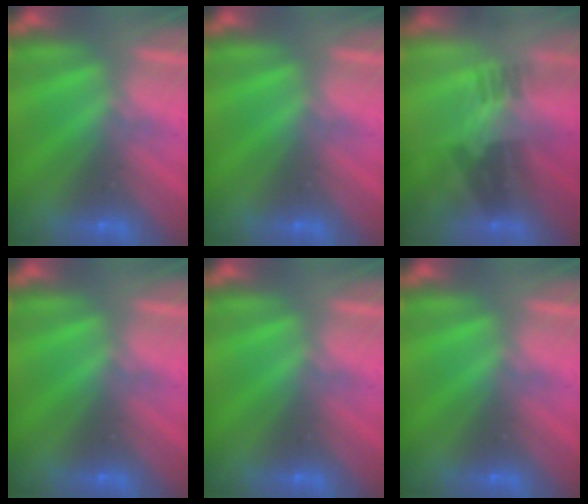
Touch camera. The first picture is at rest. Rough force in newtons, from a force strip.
{"total": 0.0}
{"total": 2.2}
{"total": 0.0}
{"total": 0.0}
{"total": 0.0}